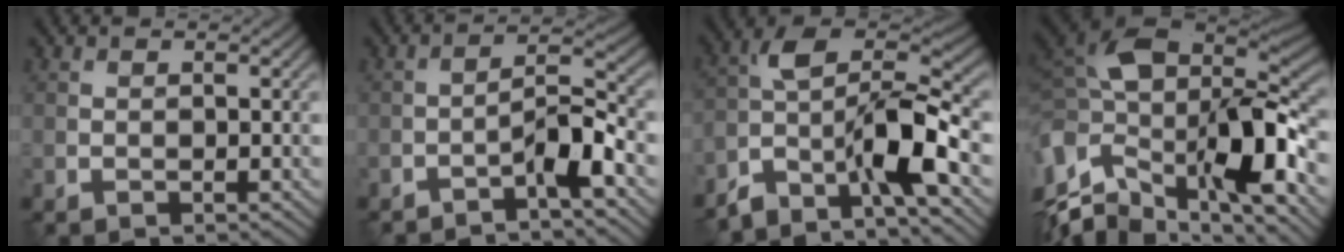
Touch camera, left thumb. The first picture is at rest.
{"total": 5.5, "force": [-3.5, 1.1, 4.1], "torque": [-0.066, 0.018, -0.068]}
{"total": 11.4, "force": [-6.6, 3.6, 8.6], "torque": [-0.150, 0.006, -0.132]}
{"total": 16.9, "force": [-1.4, 9.9, 13.7], "torque": [-0.292, -0.030, -0.014]}